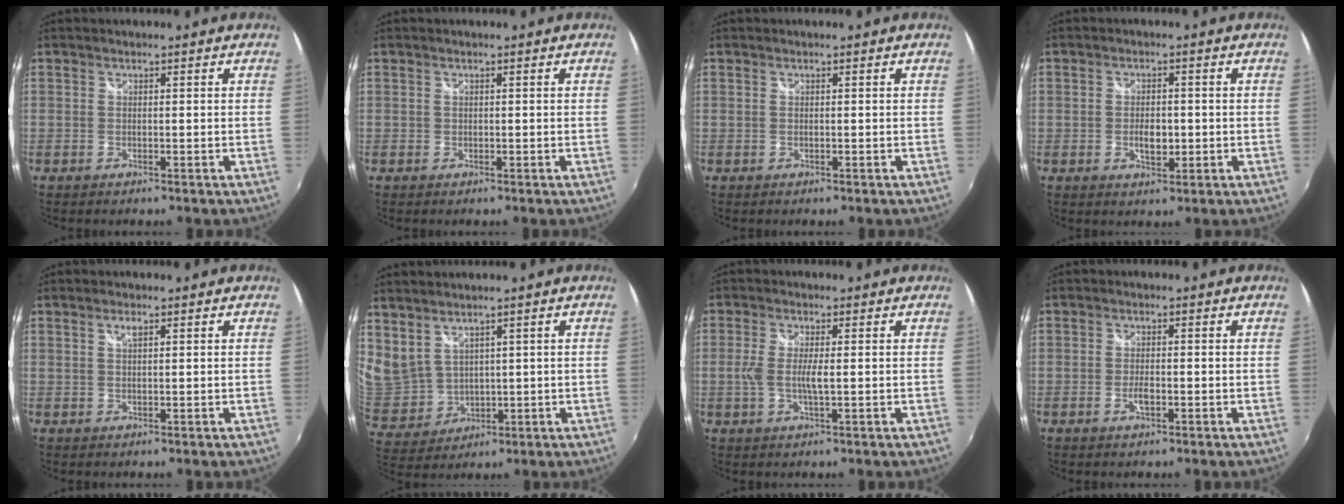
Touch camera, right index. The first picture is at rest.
{"total": 0.0}
{"total": 0.0}
{"total": 3.6, "force": [-0.6, 2.0, 2.9], "torque": [-0.052, -0.003, -0.010]}
{"total": 1.2, "force": [0.7, 0.2, 0.9], "torque": [-0.016, 0.002, 0.011]}
{"total": 8.9, "force": [5.8, 5.5, 4.0], "torque": [-0.092, -0.001, 0.141]}
{"total": 4.2, "force": [-0.4, 0.6, 4.1], "torque": [-0.083, -0.005, -0.011]}
{"total": 1.9, "force": [-0.8, 0.7, 1.6], "torque": [-0.034, -0.003, -0.015]}